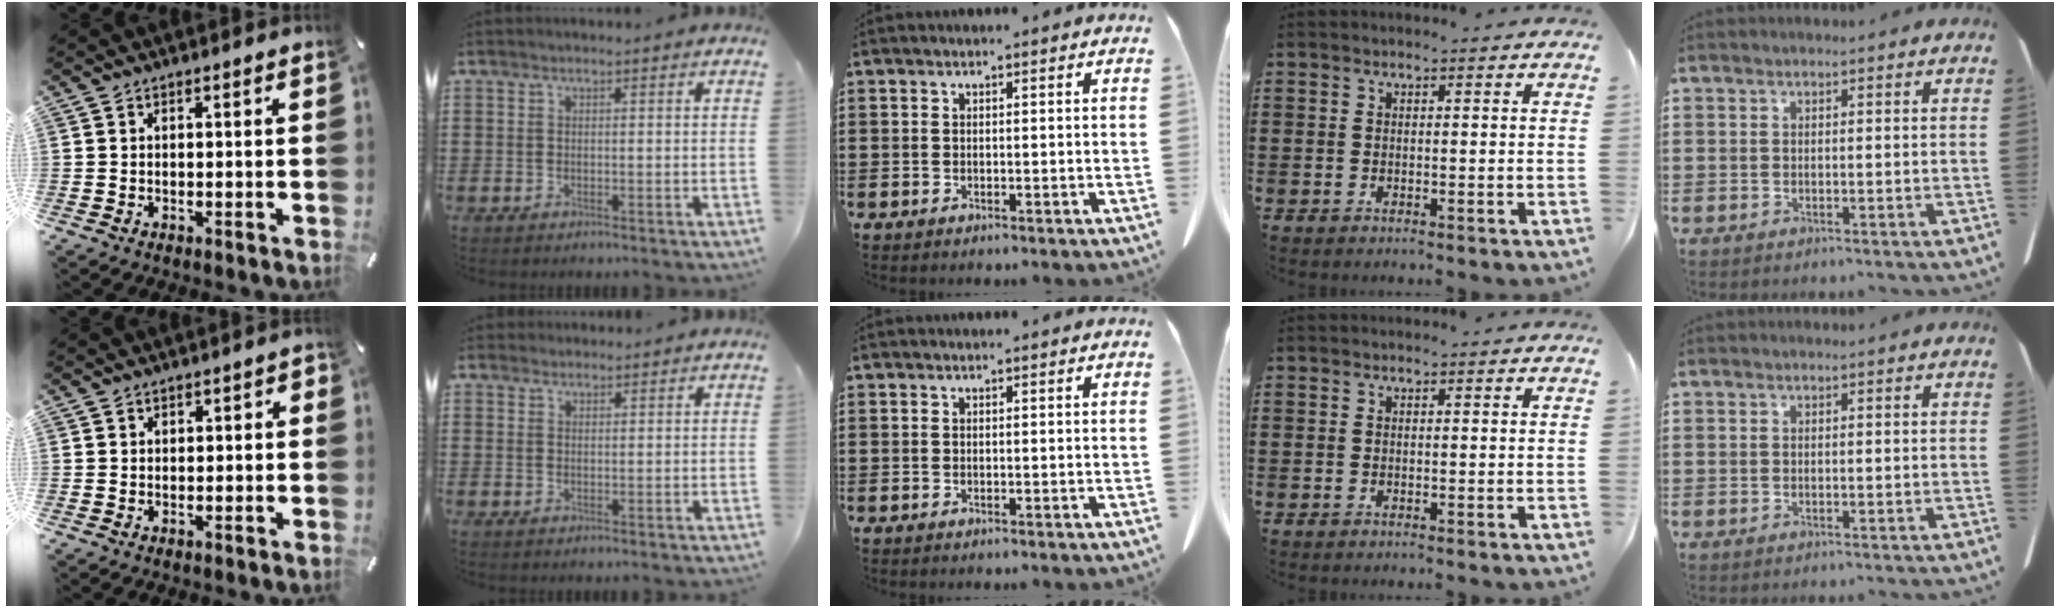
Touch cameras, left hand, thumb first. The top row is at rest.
{"thumb": {"total": 1.0, "force": [-0.2, 0.9, 0.4], "torque": [-0.007, 0.004, -0.005]}, "index": {"total": 1.5, "force": [1.4, 0.6, 0.0], "torque": [-0.003, 0.004, 0.027]}}